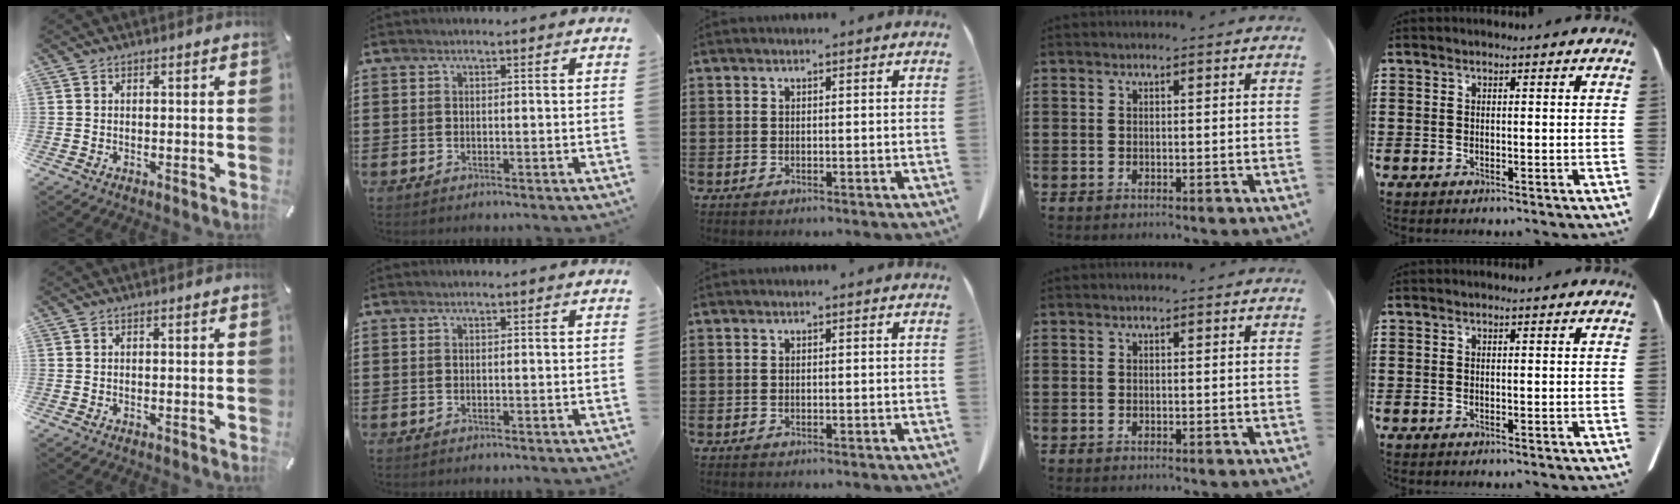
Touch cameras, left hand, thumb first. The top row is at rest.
{}